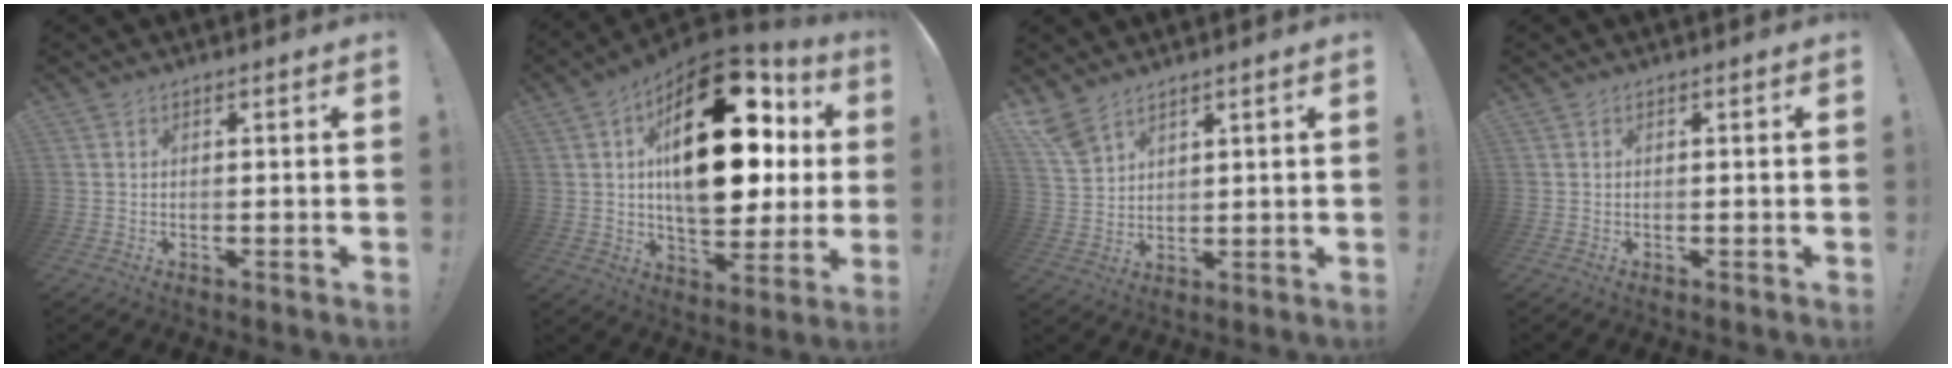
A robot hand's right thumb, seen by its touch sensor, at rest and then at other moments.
{"total": 29.5, "force": [6.5, 15.9, 23.9], "torque": [-0.352, -0.020, 0.116]}
{"total": 6.5, "force": [5.5, 2.7, 2.1], "torque": [-0.051, -0.025, 0.110]}
{"total": 0.0}